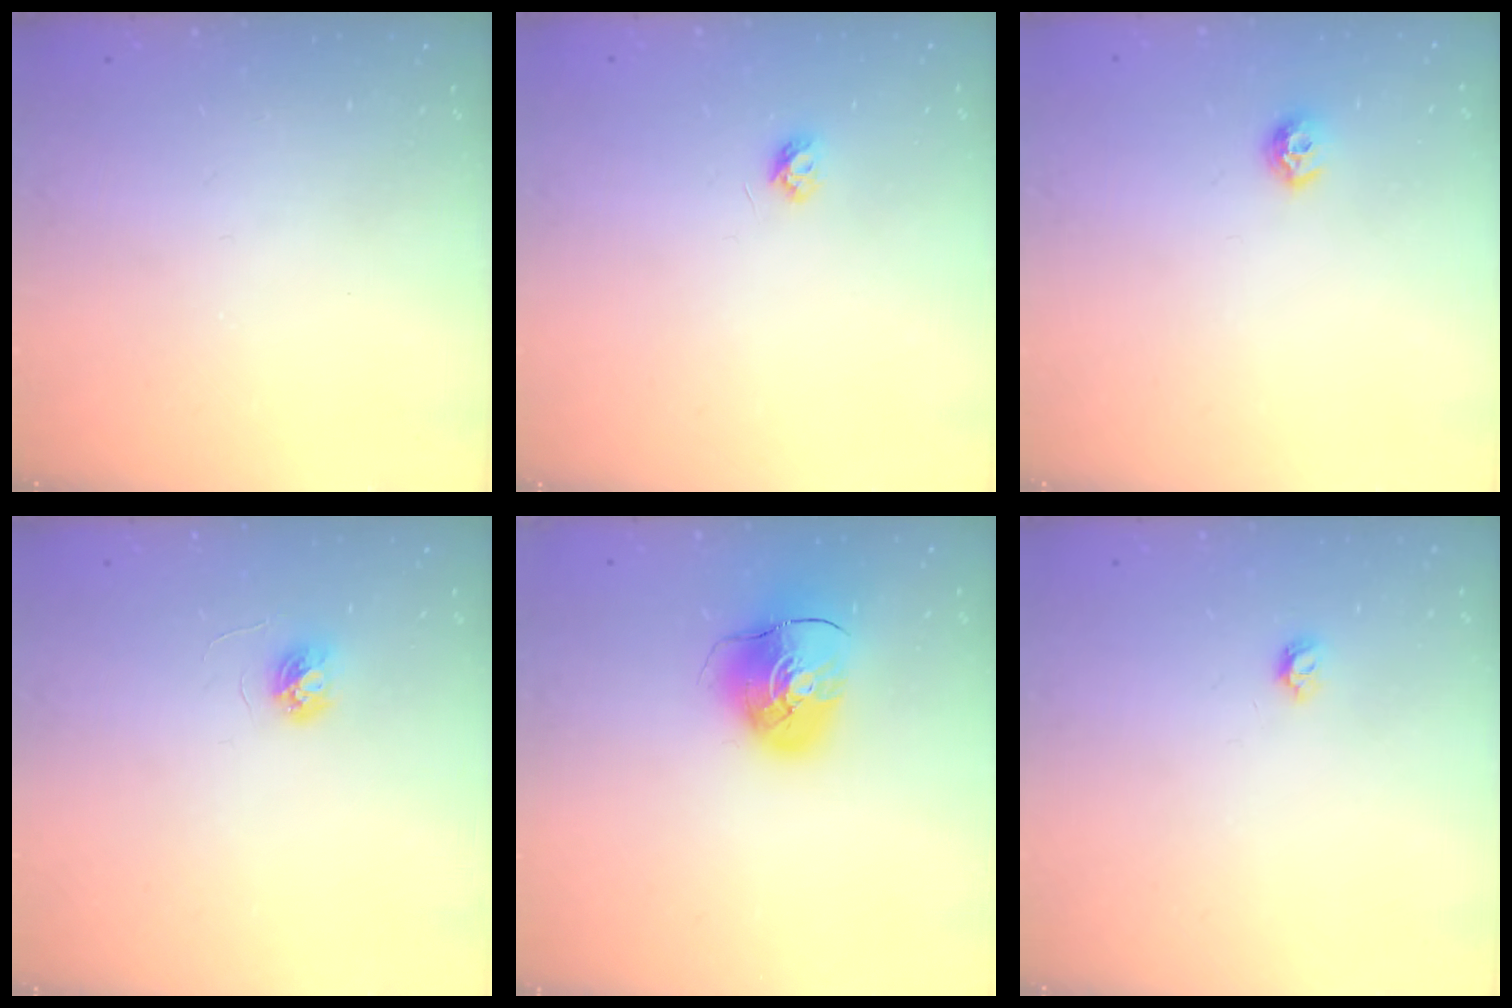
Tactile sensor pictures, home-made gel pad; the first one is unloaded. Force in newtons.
{"total": 3.9, "press": 3.9, "slide": 0.6}
{"total": 7.2, "press": 7.1, "slide": 1.0}
{"total": 3.7, "press": 3.7, "slide": 0.3}
{"total": 9.1, "press": 9.0, "slide": 1.2}
{"total": 3.8, "press": 3.7, "slide": 0.6}